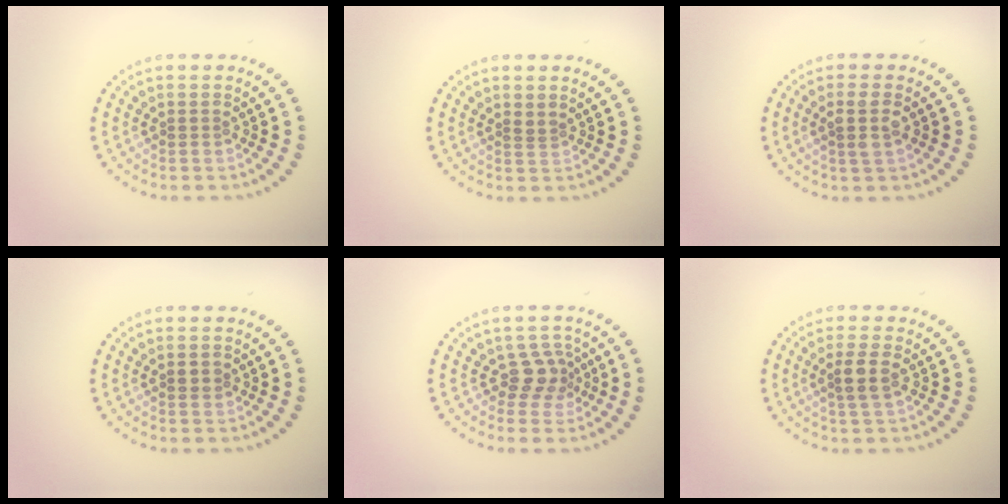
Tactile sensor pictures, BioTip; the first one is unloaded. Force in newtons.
{"total": 0.6, "press": 0.4, "slide": 0.5}
{"total": 2.3, "press": 2.1, "slide": 1.0}
{"total": 1.1, "press": 1.1, "slide": 0.2}
{"total": 2.3, "press": 1.8, "slide": 1.5}
{"total": 2.2, "press": 2.0, "slide": 1.0}